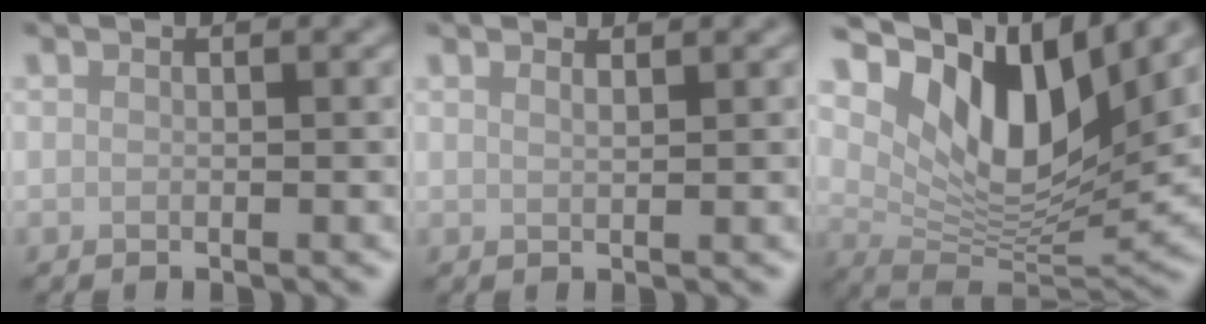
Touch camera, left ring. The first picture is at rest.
{"total": 0.9, "force": [0.8, 0.3, 0.4], "torque": [0.000, -0.002, 0.010]}
{"total": 10.7, "force": [5.8, 4.7, 7.7], "torque": [-0.129, -0.009, 0.108]}